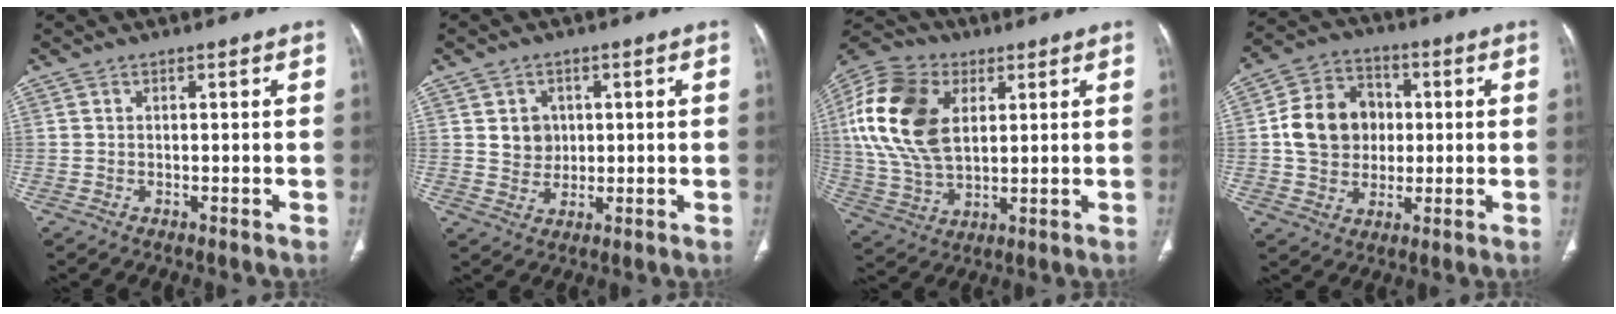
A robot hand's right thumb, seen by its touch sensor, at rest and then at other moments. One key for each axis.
{"total": 3.7, "fx": 0.6, "fy": 3.4, "fz": 1.3, "tx": 0.000, "ty": 0.002, "tz": 0.012}
{"total": 19.0, "fx": 5.0, "fy": 12.1, "fz": 13.7, "tx": -0.270, "ty": -0.003, "tz": 0.091}
{"total": 13.0, "fx": 0.8, "fy": 11.0, "fz": 6.9, "tx": -0.093, "ty": 0.016, "tz": 0.013}